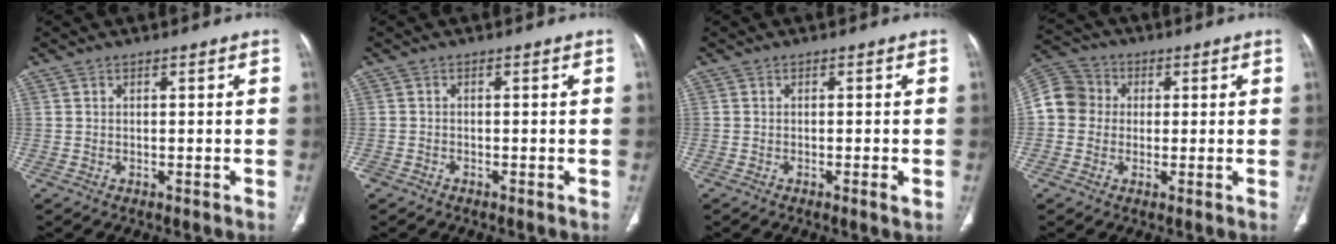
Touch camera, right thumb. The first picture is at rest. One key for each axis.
{"total": 1.0, "fx": -0.9, "fy": 0.3, "fz": 0.3, "tx": -0.010, "ty": -0.001, "tz": -0.019}
{"total": 1.5, "fx": -0.6, "fy": -0.1, "fz": 1.4, "tx": -0.026, "ty": -0.005, "tz": -0.010}
{"total": 8.1, "fx": 0.3, "fy": 7.4, "fz": 3.2, "tx": -0.050, "ty": 0.023, "tz": -0.006}